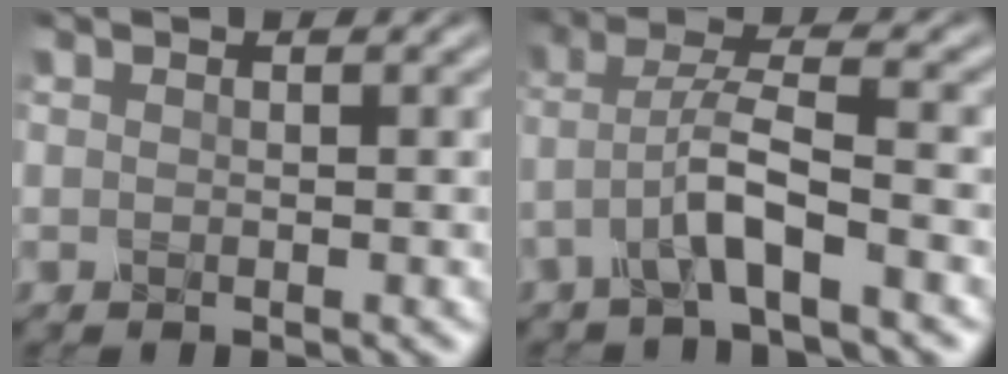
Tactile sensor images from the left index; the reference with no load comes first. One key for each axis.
{"total": 4.4, "fx": -1.9, "fy": 0.7, "fz": 3.9, "tx": -0.076, "ty": 0.013, "tz": -0.044}